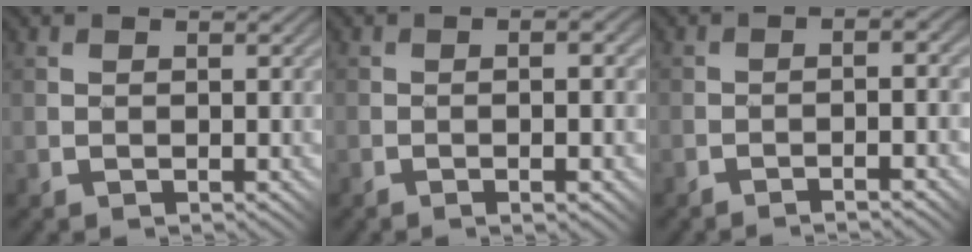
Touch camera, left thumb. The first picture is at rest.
{"total": 5.6, "force": [-1.8, 0.9, 5.3], "torque": [-0.066, 0.001, -0.018]}
{"total": 5.4, "force": [-2.9, 0.6, 4.5], "torque": [-0.057, 0.002, -0.041]}